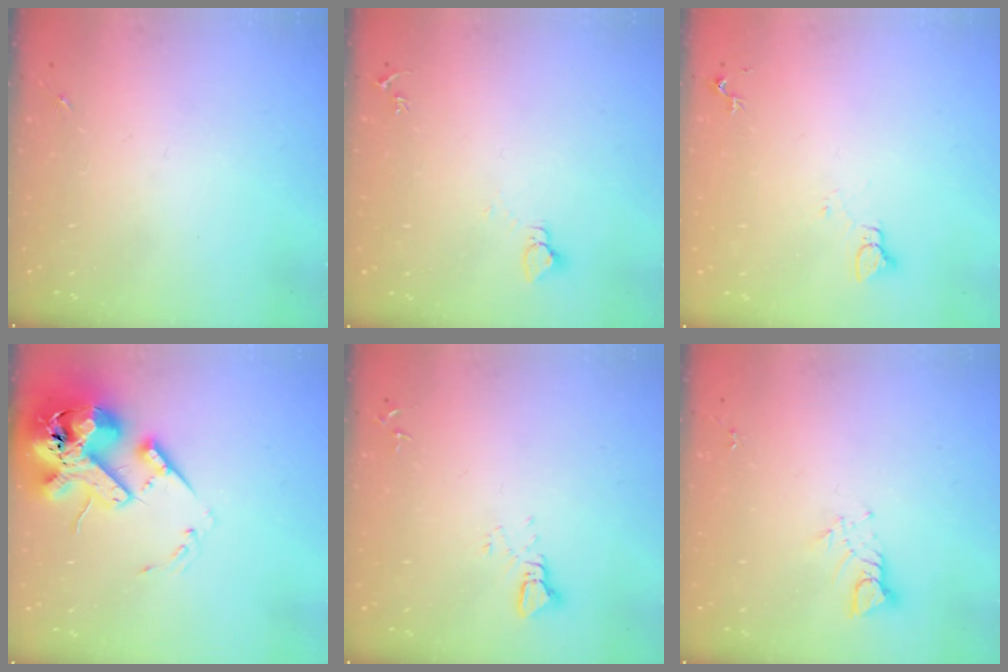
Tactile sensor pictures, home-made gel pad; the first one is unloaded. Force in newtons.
{"total": 2.7, "press": 2.7, "slide": 0.1}
{"total": 4.3, "press": 4.3, "slide": 0.4}
{"total": 18.6, "press": 18.4, "slide": 3.2}
{"total": 2.5, "press": 2.5, "slide": 0.1}
{"total": 3.8, "press": 3.7, "slide": 0.3}